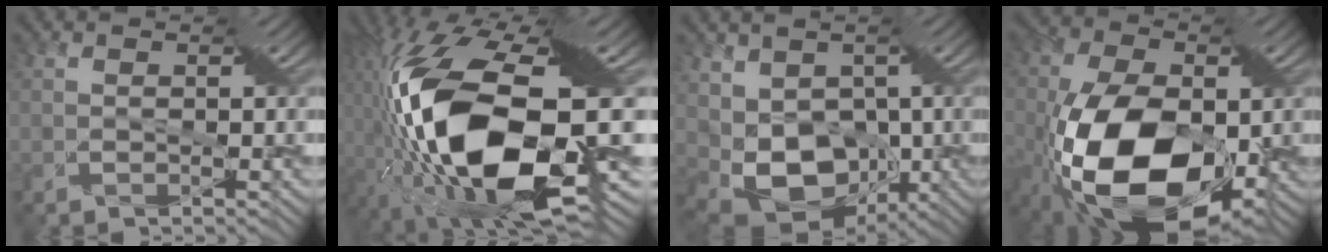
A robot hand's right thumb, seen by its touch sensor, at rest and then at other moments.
{"total": 19.0, "force": [-4.1, 7.2, 17.1], "torque": [-0.381, -0.017, -0.063]}
{"total": 9.1, "force": [-0.3, 6.8, 6.1], "torque": [-0.131, -0.030, -0.004]}
{"total": 18.8, "force": [-6.0, 10.7, 14.2], "torque": [-0.298, -0.052, -0.083]}